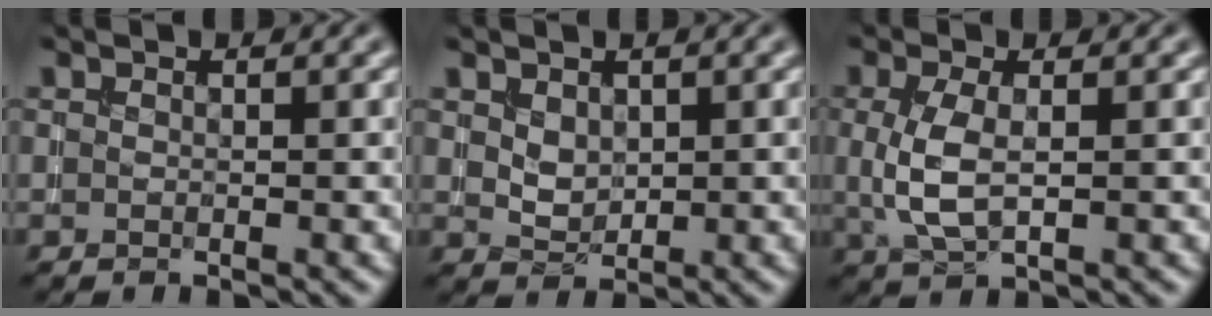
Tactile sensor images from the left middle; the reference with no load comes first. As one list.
[{"total": 1.7, "force": [0.6, 1.3, 1.0], "torque": [-0.019, -0.005, 0.017]}, {"total": 3.8, "force": [0.2, 1.7, 3.4], "torque": [-0.083, 0.000, 0.003]}]